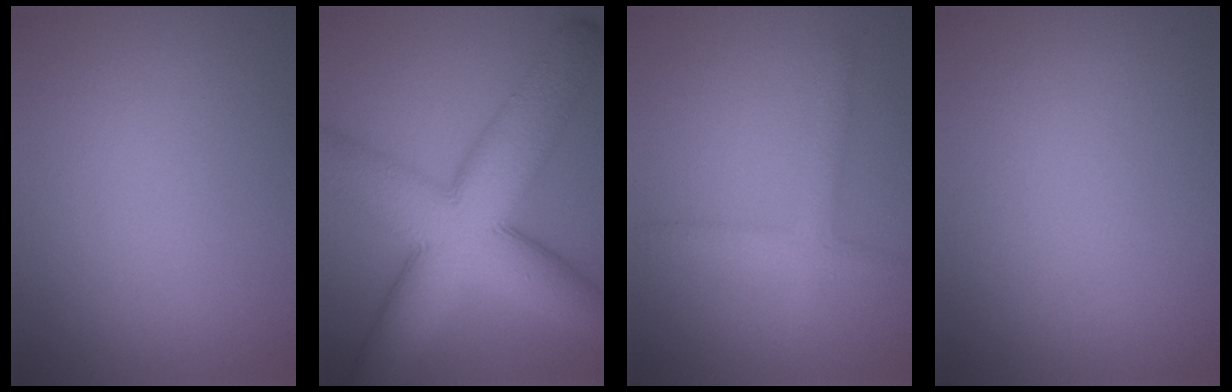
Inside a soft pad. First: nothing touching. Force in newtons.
{"total": 13.2, "press": 13.2, "slide": 0.4}
{"total": 2.1, "press": 2.1, "slide": 0.1}
{"total": 0.0}